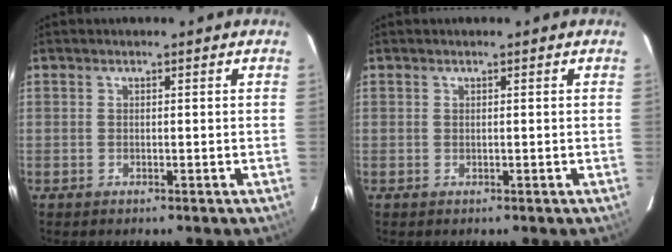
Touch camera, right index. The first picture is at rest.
{"total": 0.0}